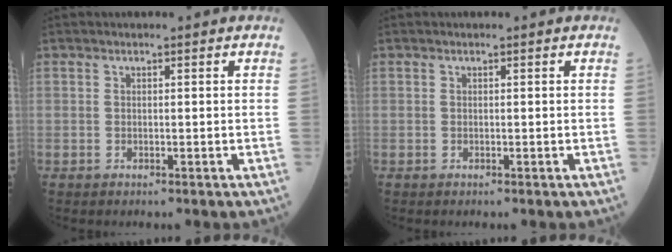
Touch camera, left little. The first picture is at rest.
{"total": 0.0}